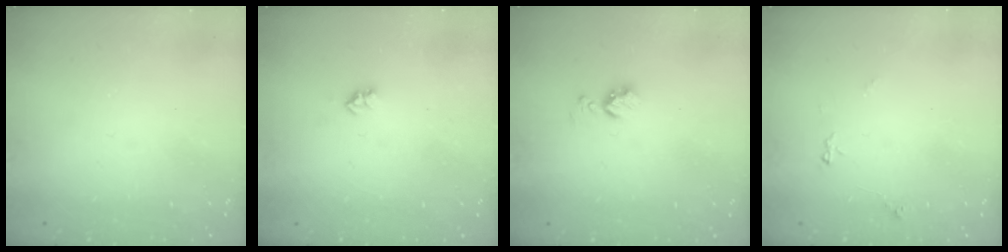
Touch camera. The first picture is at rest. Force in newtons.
{"total": 2.6, "press": 2.5, "slide": 0.4}
{"total": 4.9, "press": 4.9, "slide": 0.5}
{"total": 5.2, "press": 5.1, "slide": 0.7}